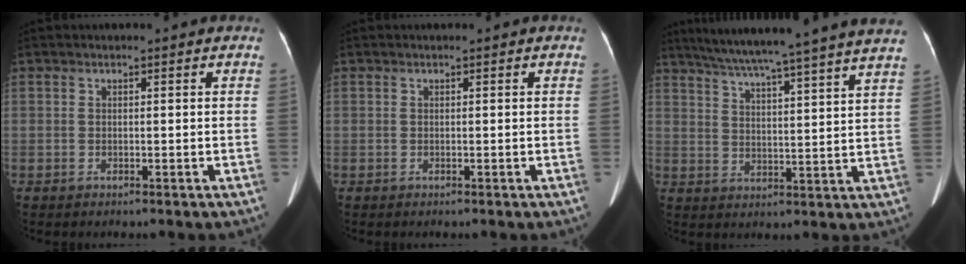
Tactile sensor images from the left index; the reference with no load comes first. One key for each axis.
{"total": 0.0}
{"total": 24.2, "fx": 21.3, "fy": -1.3, "fz": 11.4, "tx": -0.188, "ty": -0.016, "tz": 0.282}